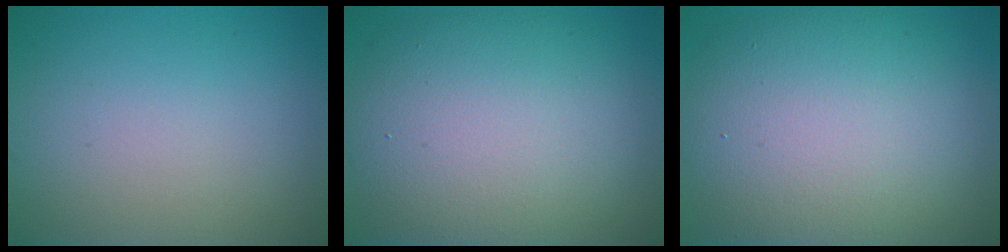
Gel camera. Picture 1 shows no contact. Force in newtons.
{"total": 11.9, "press": 11.8, "slide": 0.7}
{"total": 12.9, "press": 12.9, "slide": 0.8}